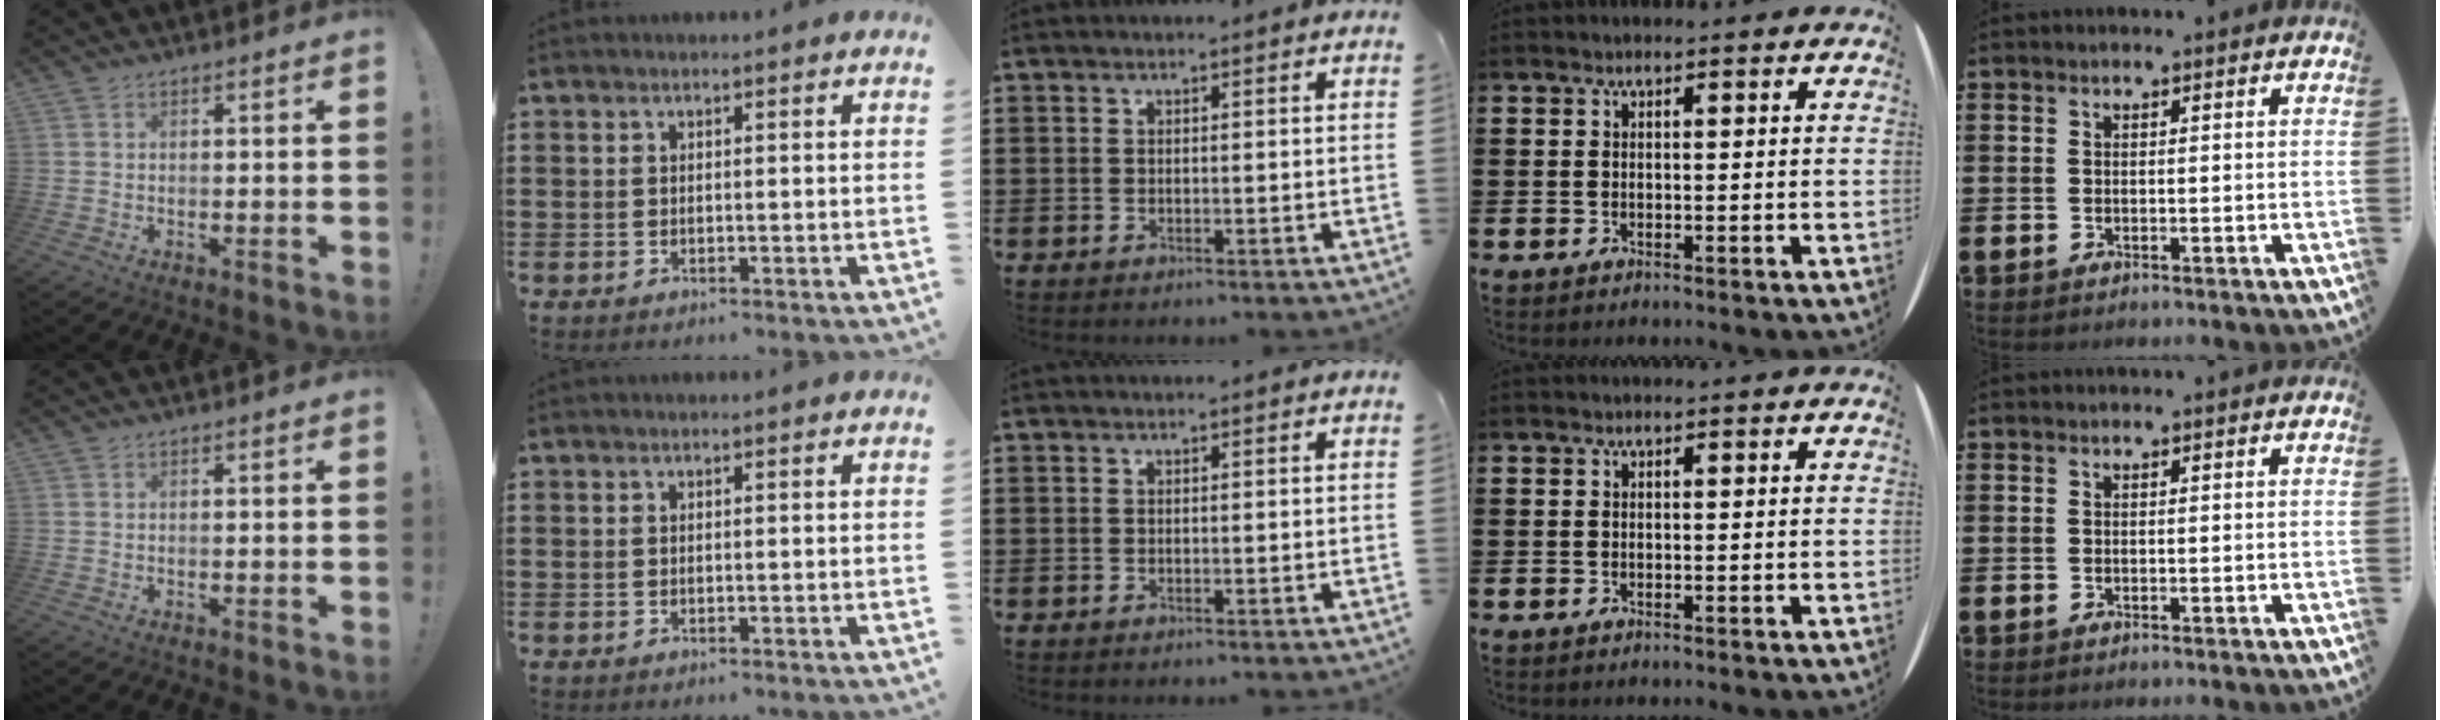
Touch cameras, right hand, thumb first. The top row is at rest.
{}